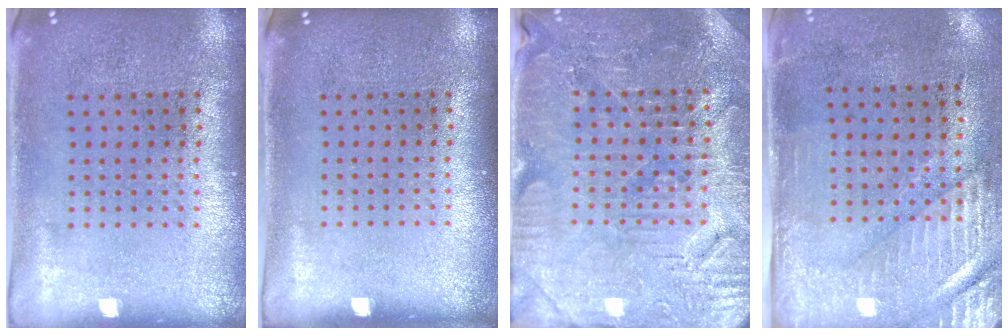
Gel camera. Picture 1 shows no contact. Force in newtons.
{"total": 0.0}
{"total": 3.7, "press": 3.6, "slide": 0.6}
{"total": 2.8, "press": 2.4, "slide": 1.4}